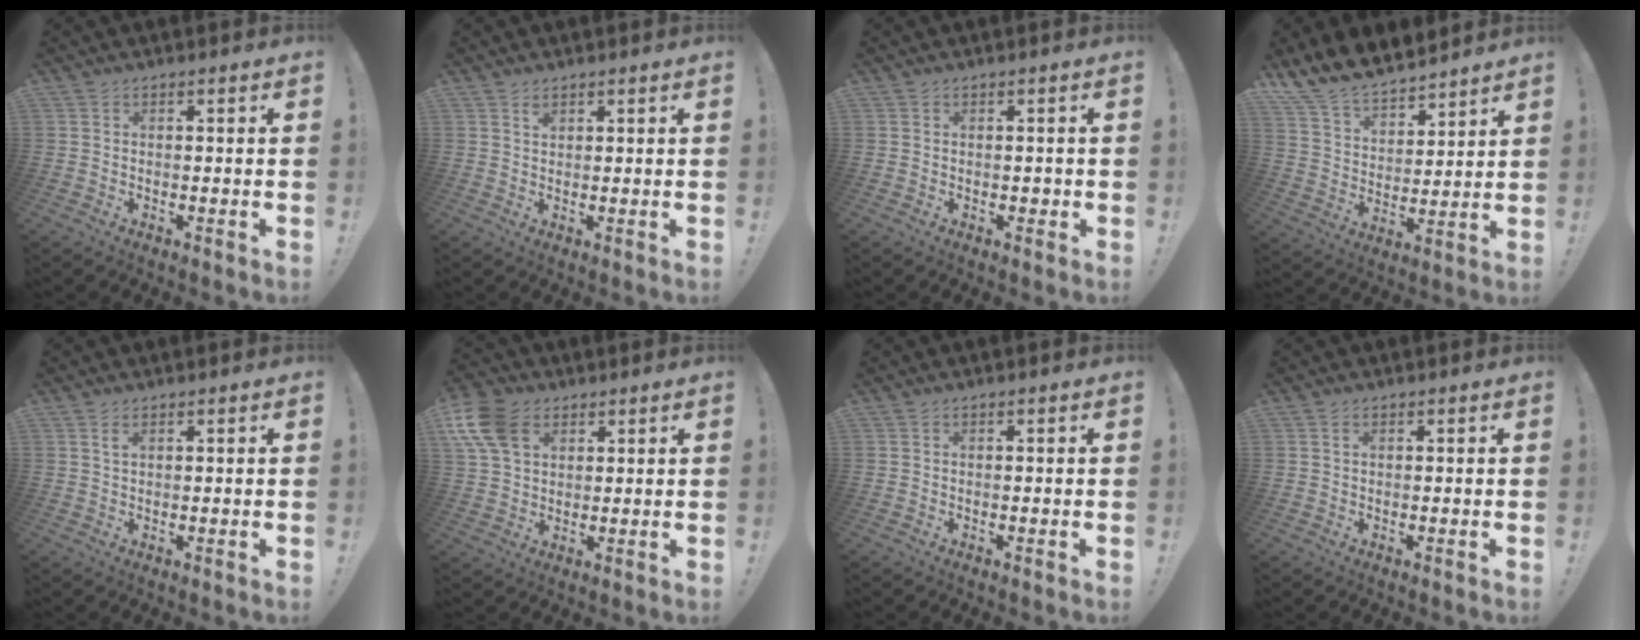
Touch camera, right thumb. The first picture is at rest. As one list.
[{"total": 1.3, "force": [1.0, 0.7, 0.5], "torque": [0.002, -0.006, 0.017]}, {"total": 1.1, "force": [-0.2, 0.9, 0.5], "torque": [-0.002, 0.001, -0.006]}, {"total": 11.3, "force": [10.6, 3.4, 2.0], "torque": [-0.067, -0.093, 0.201]}, {"total": 1.6, "force": [0.9, 0.5, 1.2], "torque": [-0.021, -0.001, 0.015]}, {"total": 12.9, "force": [5.3, 9.1, 7.5], "torque": [-0.146, -0.014, 0.105]}, {"total": 0.0}, {"total": 0.8, "force": [0.3, 0.4, 0.6], "torque": [-0.016, 0.003, 0.007]}]